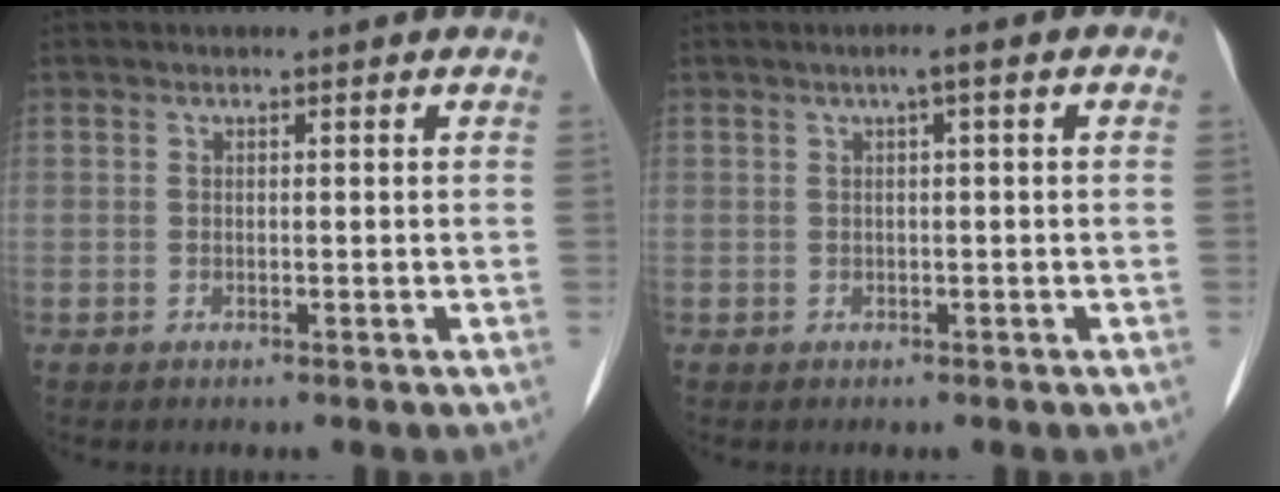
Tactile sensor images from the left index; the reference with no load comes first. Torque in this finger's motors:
{"motor_torque": [-0.15, -0.05, -0.72, -0.21]}